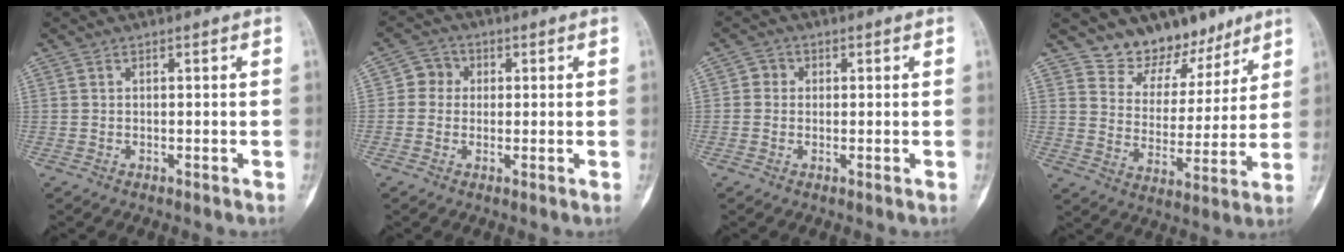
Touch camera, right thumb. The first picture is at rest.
{"total": 4.2, "force": [0.5, 3.9, 1.3], "torque": [0.004, 0.008, -0.001]}
{"total": 2.3, "force": [0.2, 2.2, 0.7], "torque": [0.003, 0.005, -0.002]}
{"total": 11.9, "force": [9.6, 6.6, 2.5], "torque": [0.014, -0.068, 0.164]}